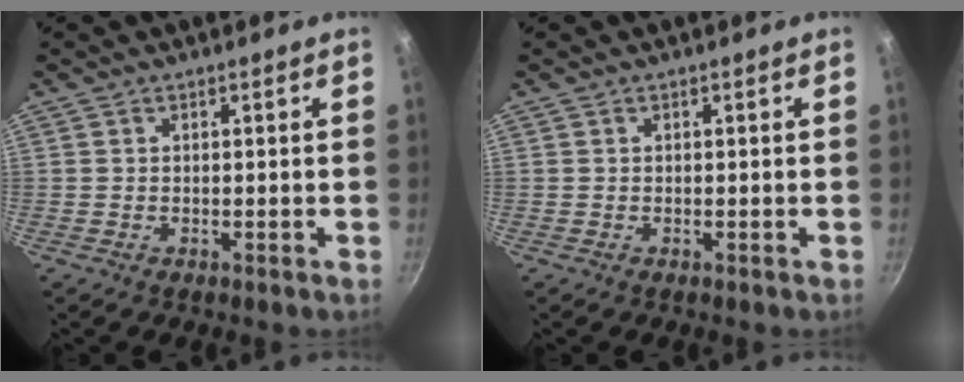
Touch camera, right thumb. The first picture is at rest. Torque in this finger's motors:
{"motor_torque": [0.01, 0.01, -0.06, -0.02, 0.00]}